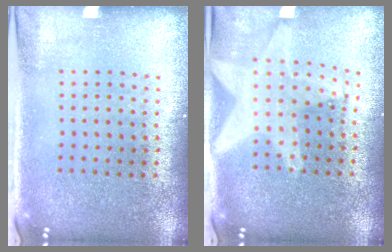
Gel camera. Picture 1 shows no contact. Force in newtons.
{"total": 2.3, "press": 1.8, "slide": 1.3}